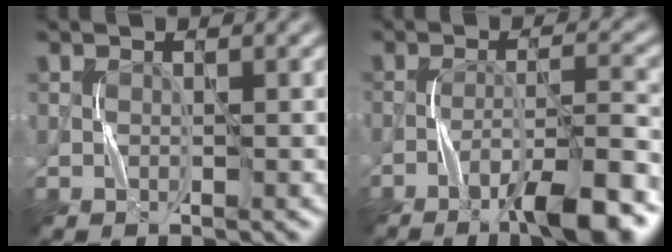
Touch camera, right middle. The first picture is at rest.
{"total": 7.3, "force": [-4.8, 1.0, 5.4], "torque": [-0.080, 0.011, -0.075]}